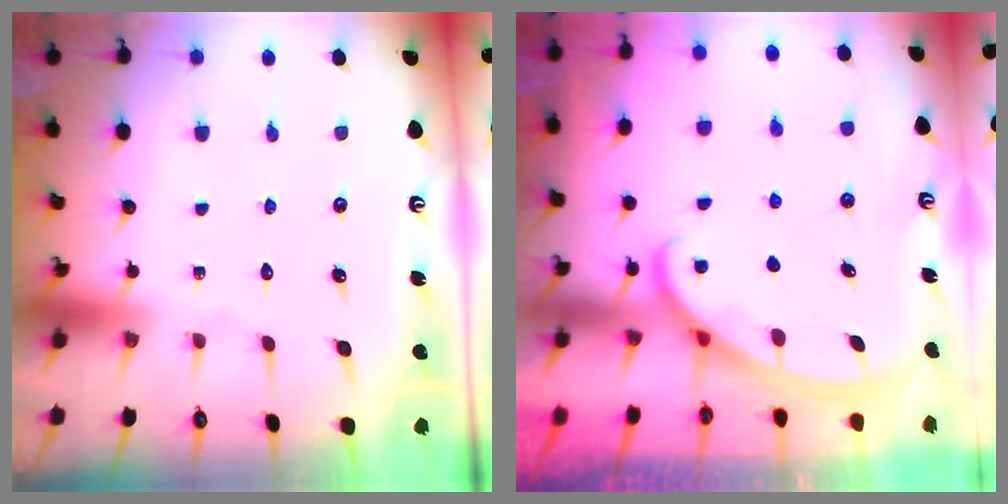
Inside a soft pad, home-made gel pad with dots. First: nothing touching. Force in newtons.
{"total": 3.0, "press": 2.9, "slide": 0.4}